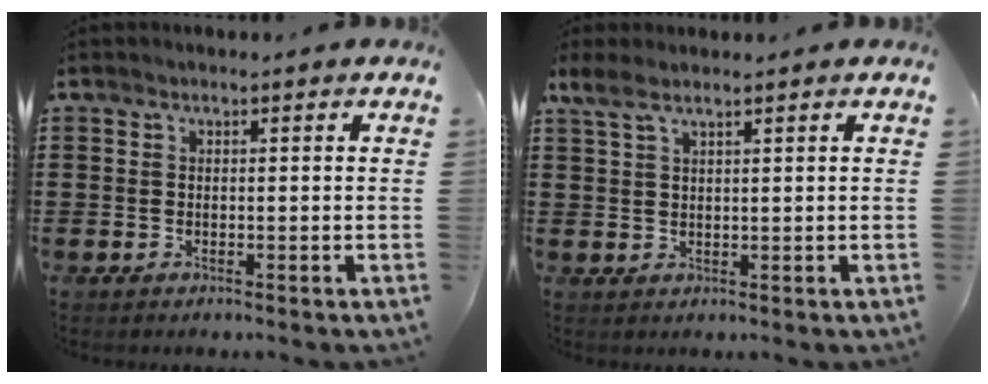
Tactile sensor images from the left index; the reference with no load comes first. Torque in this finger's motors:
{"motor_torque": [2.14, 0.00, 0.22, 0.05]}